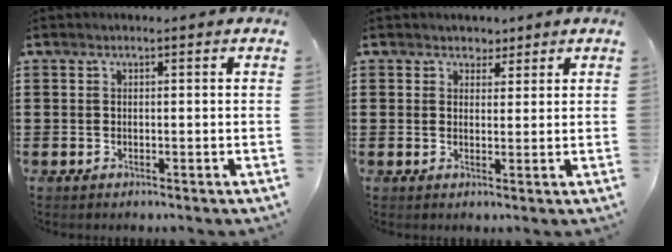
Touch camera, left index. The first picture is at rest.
{"total": 2.1, "force": [1.6, 1.4, 0.1], "torque": [-0.002, 0.006, 0.026]}